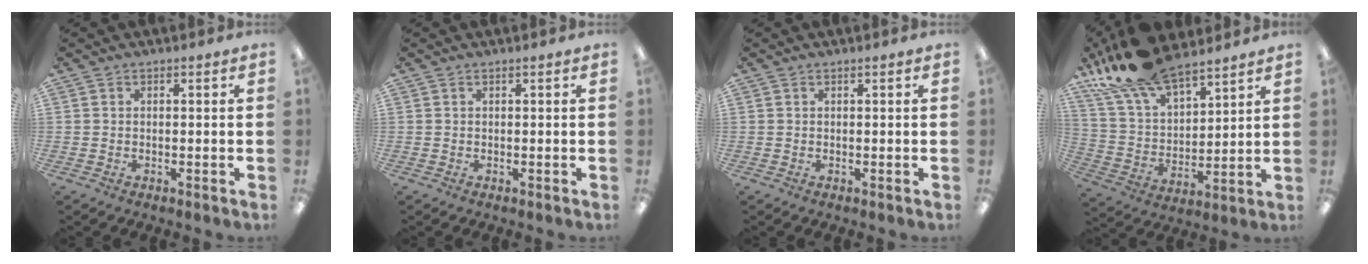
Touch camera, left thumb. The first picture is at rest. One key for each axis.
{"total": 0.0}
{"total": 0.0}
{"total": 18.7, "fx": 15.2, "fy": 7.0, "fz": 8.4, "tx": -0.184, "ty": -0.080, "tz": 0.279}